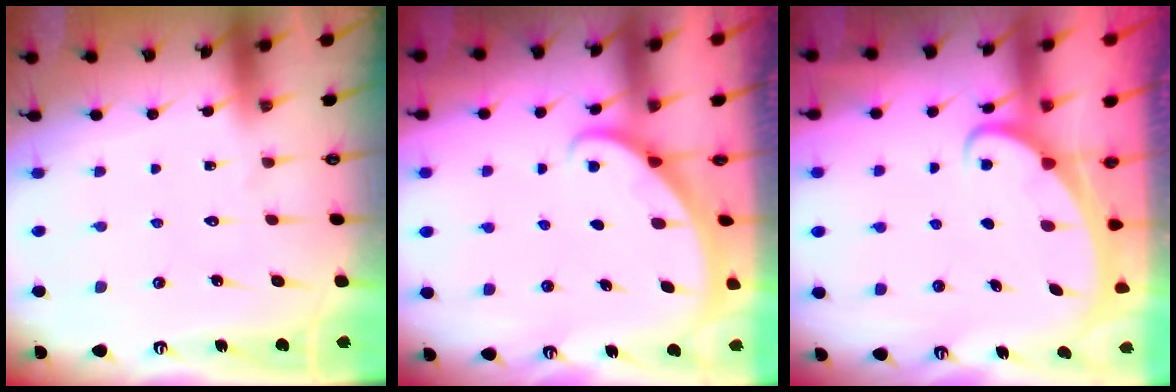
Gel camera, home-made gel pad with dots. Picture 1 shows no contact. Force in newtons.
{"total": 1.9, "press": 1.9, "slide": 0.1}
{"total": 2.0, "press": 2.0, "slide": 0.3}